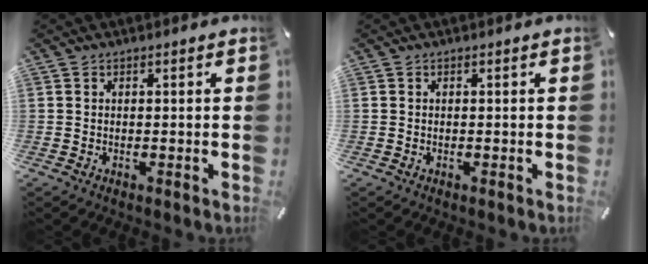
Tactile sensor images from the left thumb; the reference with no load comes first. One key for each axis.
{"total": 0.0}